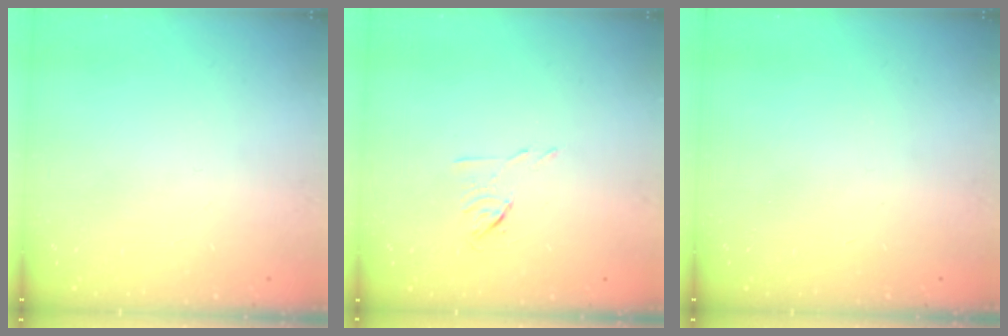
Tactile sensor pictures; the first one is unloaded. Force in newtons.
{"total": 5.8, "press": 5.7, "slide": 1.2}
{"total": 0.0}